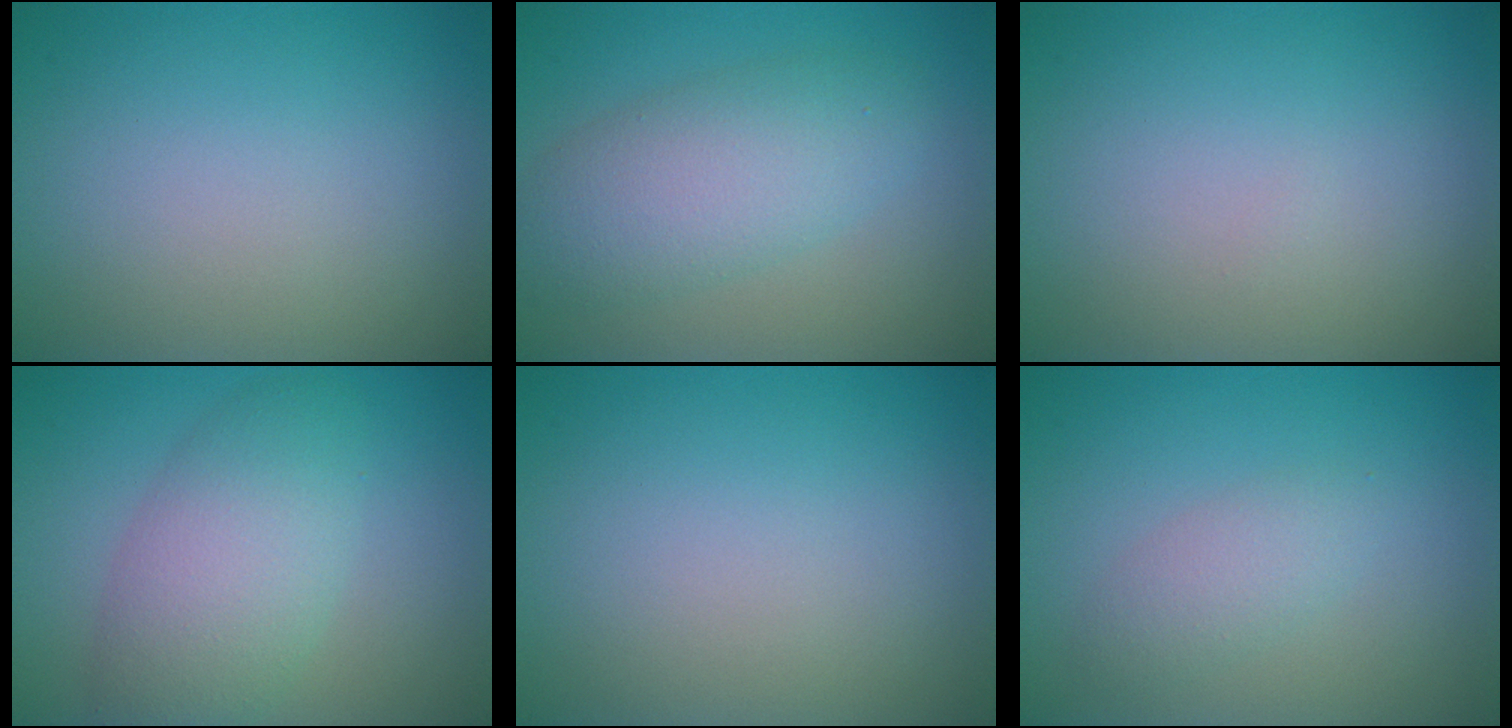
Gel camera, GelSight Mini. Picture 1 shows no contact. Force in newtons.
{"total": 5.4, "press": 5.4, "slide": 0.2}
{"total": 0.0}
{"total": 5.7, "press": 5.7, "slide": 0.1}
{"total": 0.0}
{"total": 2.0, "press": 1.9, "slide": 0.1}